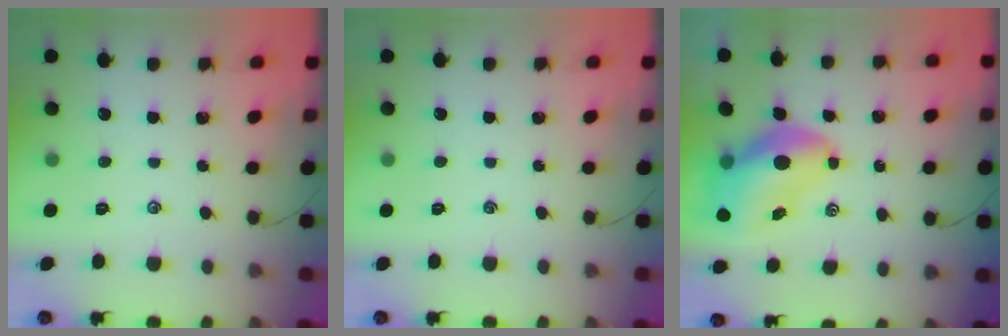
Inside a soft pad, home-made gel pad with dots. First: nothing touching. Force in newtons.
{"total": 0.0}
{"total": 10.2, "press": 9.8, "slide": 2.9}